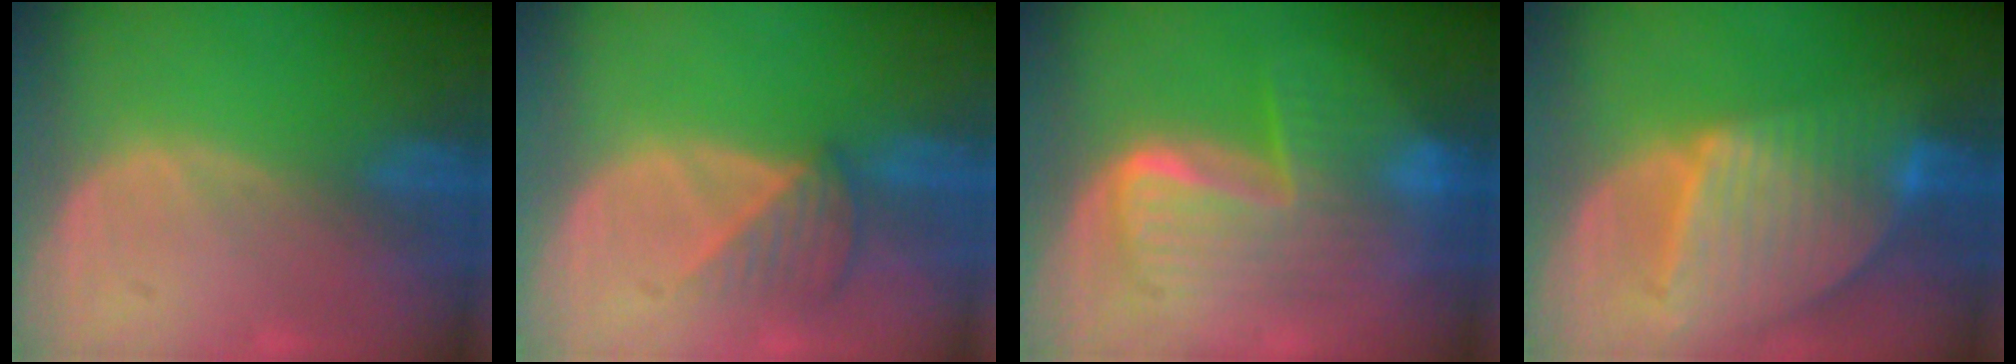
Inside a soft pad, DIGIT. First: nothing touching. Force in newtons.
{"total": 3.5, "press": 3.4, "slide": 0.9}
{"total": 8.5, "press": 8.4, "slide": 0.9}
{"total": 9.6, "press": 8.2, "slide": 4.8}